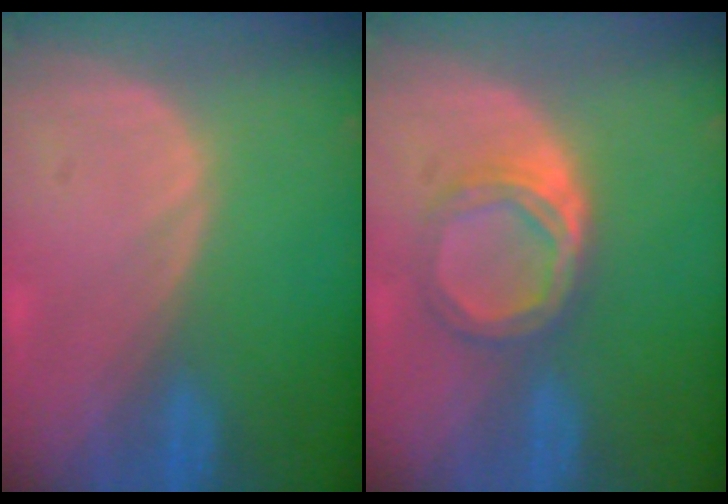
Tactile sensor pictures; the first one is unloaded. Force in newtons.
{"total": 5.5, "press": 5.0, "slide": 2.4}